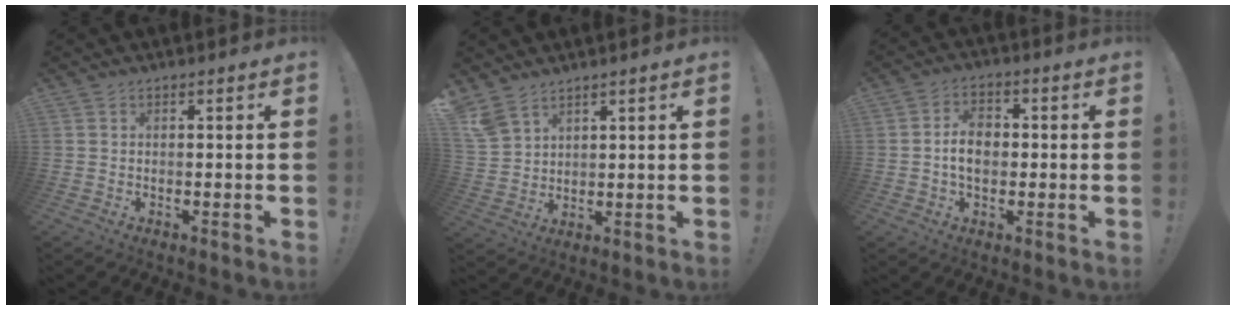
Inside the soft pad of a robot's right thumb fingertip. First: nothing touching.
{"total": 6.8, "force": [5.3, 3.5, 2.5], "torque": [-0.051, -0.024, 0.107]}
{"total": 7.9, "force": [-0.5, 5.4, 5.7], "torque": [-0.097, 0.009, -0.011]}